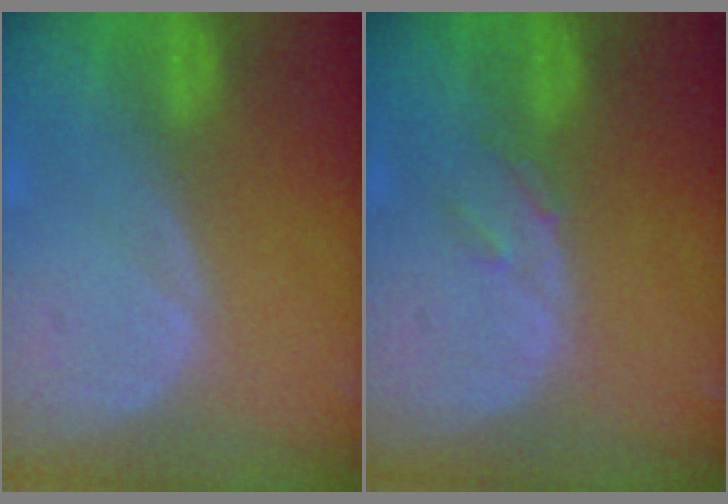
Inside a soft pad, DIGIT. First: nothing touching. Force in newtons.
{"total": 1.6, "press": 1.6, "slide": 0.2}